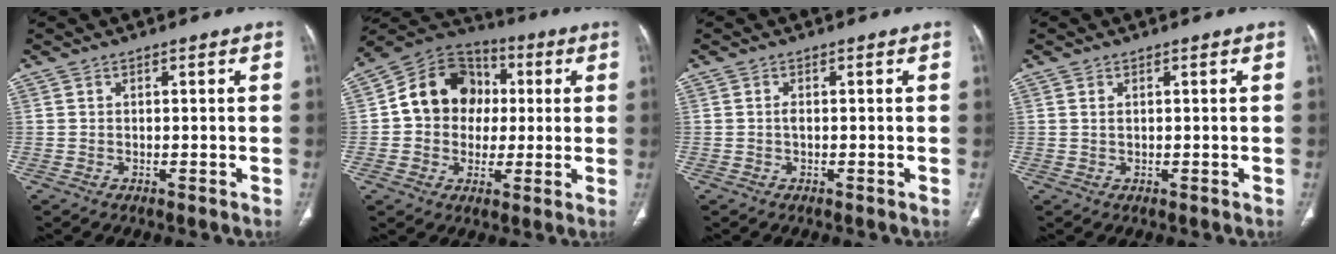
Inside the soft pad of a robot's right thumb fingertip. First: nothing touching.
{"total": 14.8, "force": [1.3, 12.5, 7.7], "torque": [-0.087, 0.025, 0.011]}
{"total": 0.9, "force": [0.0, 0.4, 0.8], "torque": [-0.017, 0.000, -0.001]}
{"total": 0.9, "force": [0.4, 0.5, 0.7], "torque": [-0.017, 0.002, 0.011]}